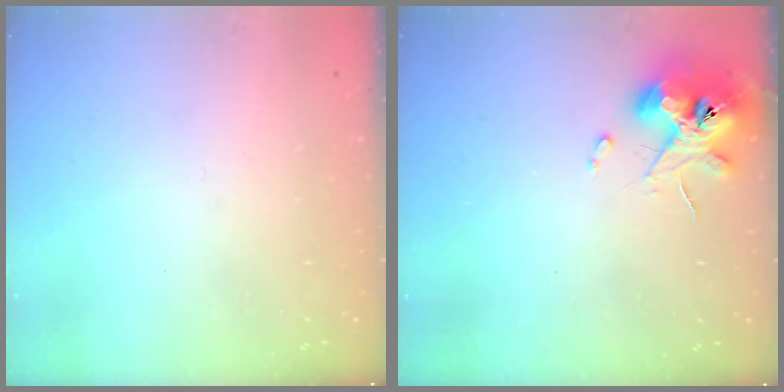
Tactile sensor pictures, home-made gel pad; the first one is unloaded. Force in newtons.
{"total": 10.7, "press": 10.6, "slide": 1.5}